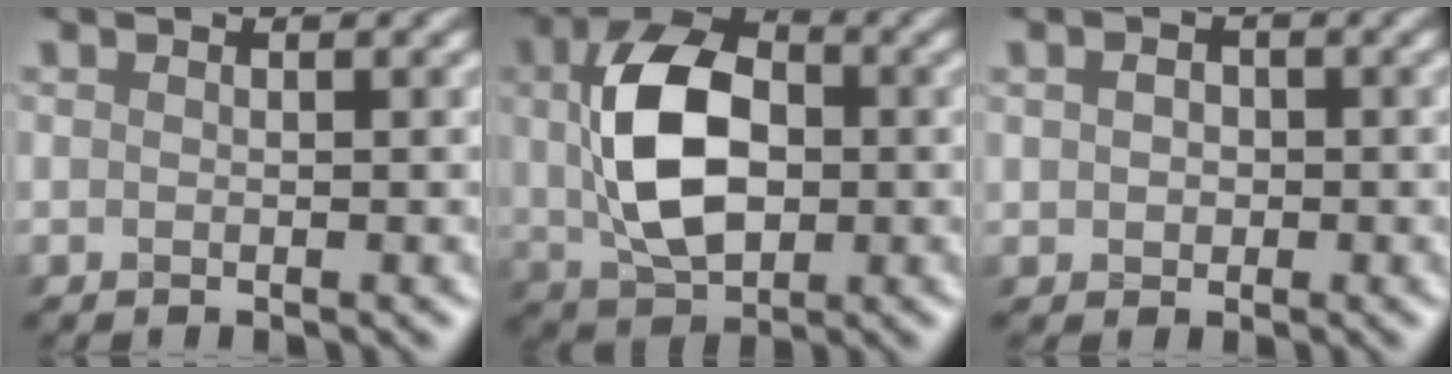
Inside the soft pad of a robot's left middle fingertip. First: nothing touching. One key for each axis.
{"total": 7.8, "fx": 0.2, "fy": 5.0, "fz": 6.0, "tx": -0.149, "ty": 0.001, "tz": 0.021}
{"total": 1.1, "fx": 0.2, "fy": 1.1, "fz": -0.1, "tx": -0.004, "ty": 0.014, "tz": 0.007}